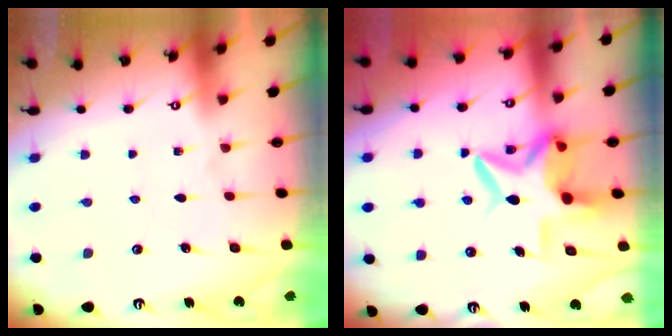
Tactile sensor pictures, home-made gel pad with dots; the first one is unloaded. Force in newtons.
{"total": 10.9, "press": 10.8, "slide": 1.3}